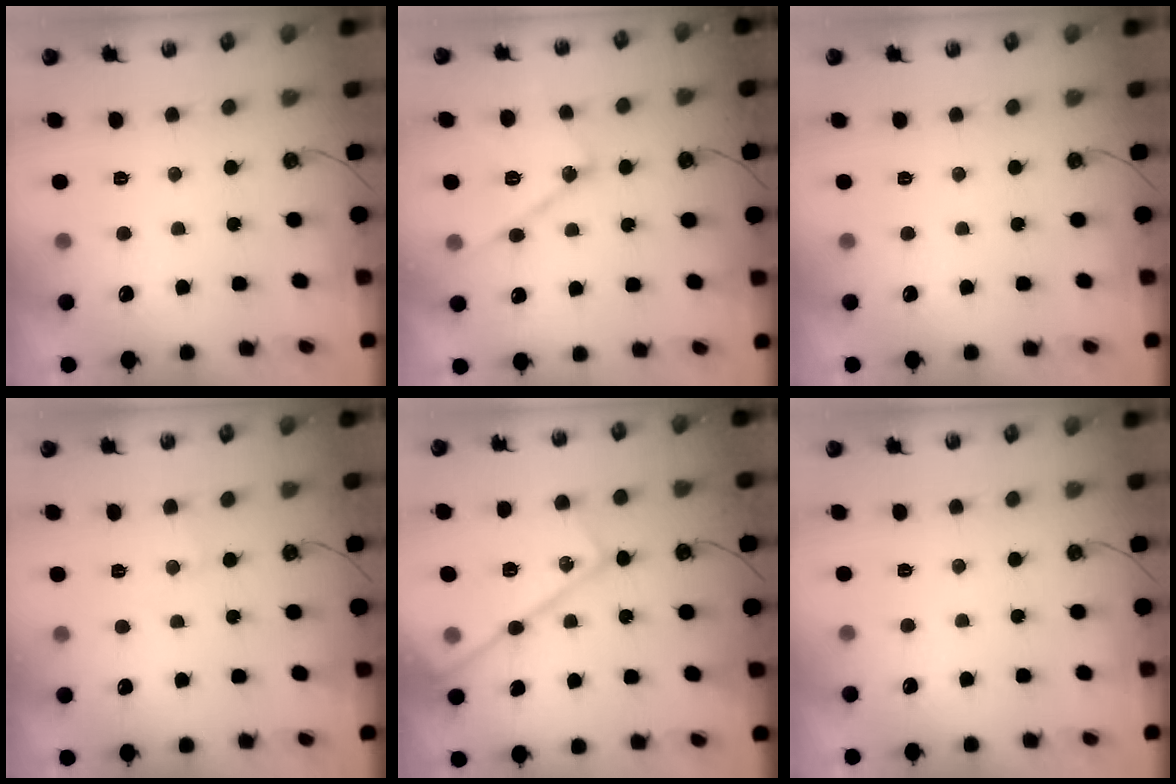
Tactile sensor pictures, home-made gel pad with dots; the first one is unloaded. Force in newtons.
{"total": 15.4, "press": 15.3, "slide": 1.2}
{"total": 0.0}
{"total": 5.8, "press": 5.7, "slide": 0.8}
{"total": 20.1, "press": 20.1, "slide": 1.7}
{"total": 0.0}